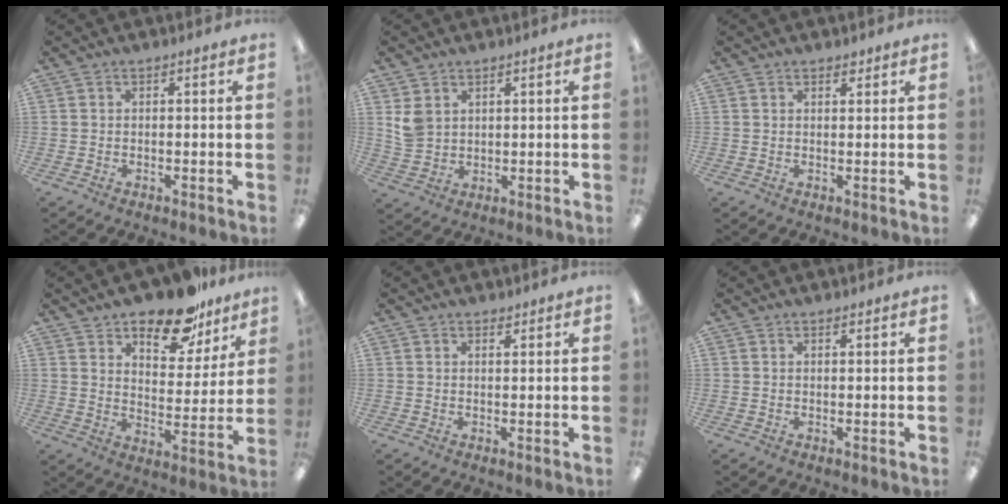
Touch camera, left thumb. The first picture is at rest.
{"total": 5.0, "force": [2.7, 3.7, 1.9], "torque": [-0.037, -0.002, 0.053]}
{"total": 1.7, "force": [1.5, 0.7, 0.5], "torque": [-0.003, -0.005, 0.026]}
{"total": 15.9, "force": [12.4, 6.8, 7.3], "torque": [-0.104, -0.079, 0.217]}
{"total": 1.5, "force": [1.3, 0.6, 0.4], "torque": [0.000, -0.005, 0.023]}
{"total": 0.9, "force": [0.8, 0.3, 0.3], "torque": [-0.005, 0.000, 0.015]}